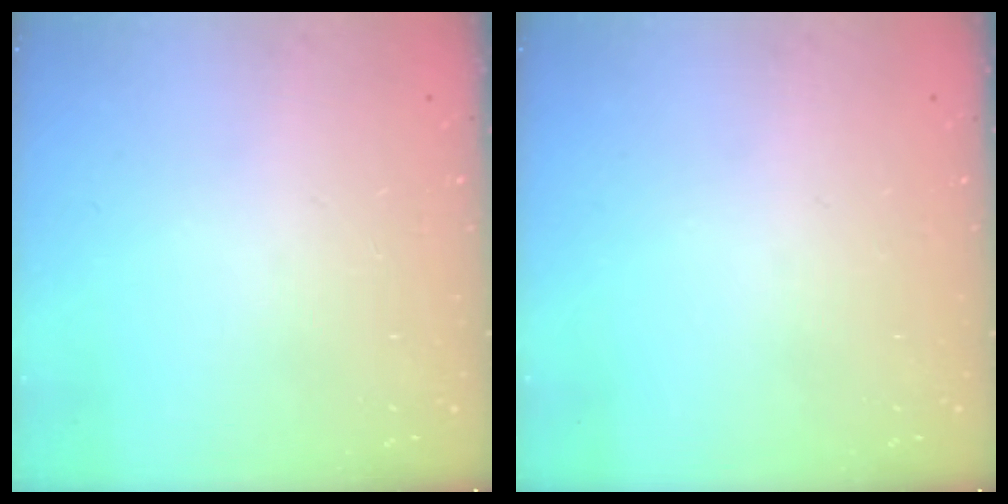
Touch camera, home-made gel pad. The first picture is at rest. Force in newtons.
{"total": 0.0}